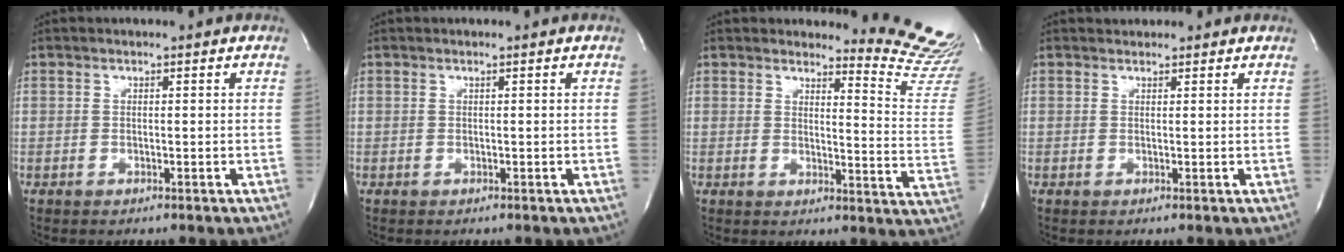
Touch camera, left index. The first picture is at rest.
{"total": 0.0}
{"total": 12.4, "force": [12.4, -0.9, 0.8], "torque": [0.004, -0.156, 0.116]}
{"total": 1.7, "force": [1.5, 0.8, 0.1], "torque": [-0.002, 0.016, 0.020]}